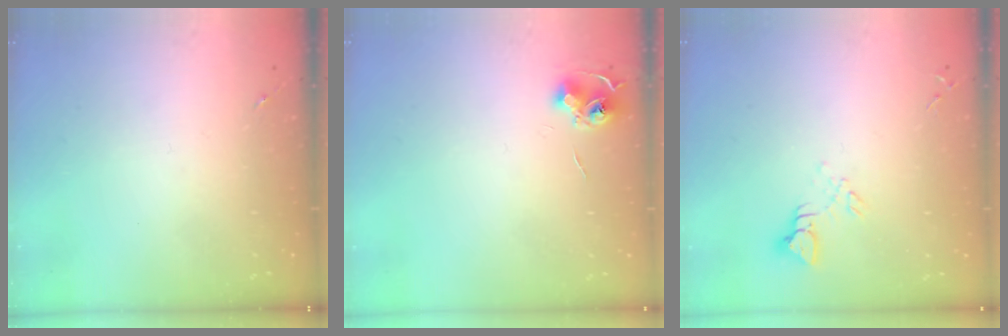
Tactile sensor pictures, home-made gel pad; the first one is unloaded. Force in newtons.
{"total": 6.8, "press": 6.8, "slide": 0.7}
{"total": 3.9, "press": 3.9, "slide": 0.3}